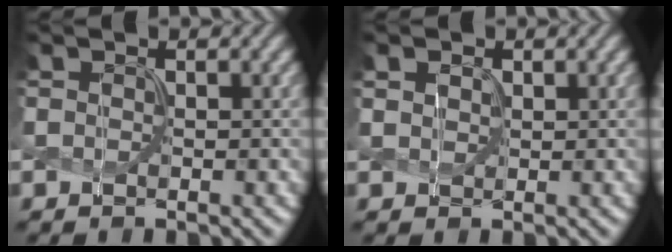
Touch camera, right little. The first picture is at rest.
{"total": 1.2, "force": [0.6, 0.9, 0.5], "torque": [-0.014, 0.003, 0.012]}